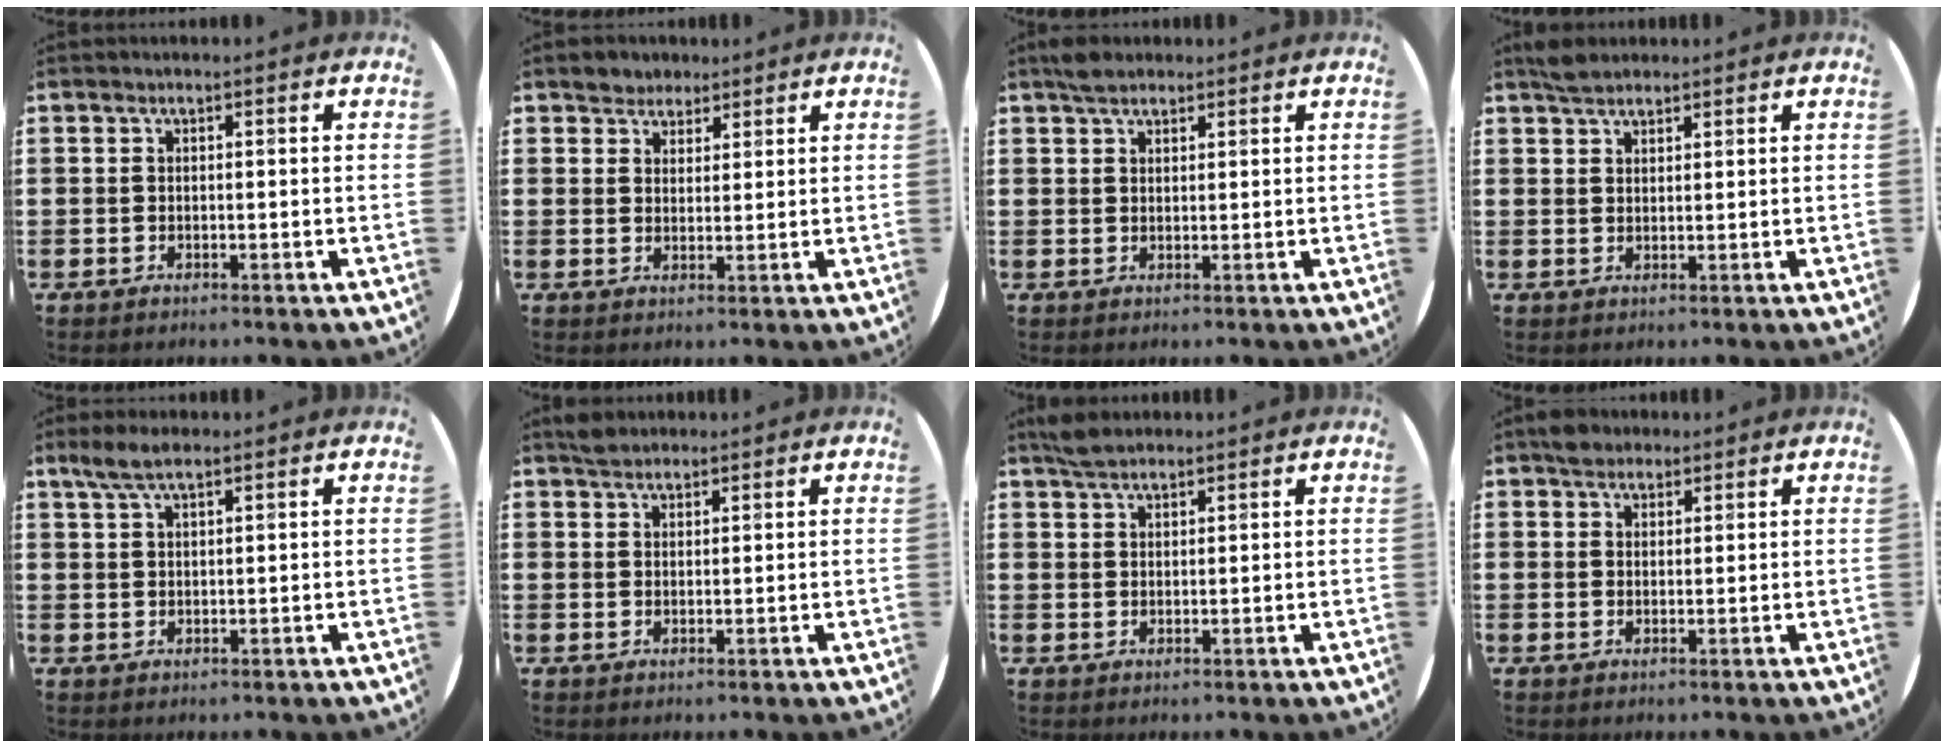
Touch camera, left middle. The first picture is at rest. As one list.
[{"total": 2.8, "force": [2.4, 1.5, -0.4], "torque": [0.007, 0.000, 0.045]}, {"total": 2.4, "force": [2.1, 0.9, 0.6], "torque": [-0.008, 0.003, 0.038]}, {"total": 2.5, "force": [2.3, 0.8, 0.5], "torque": [-0.007, 0.002, 0.043]}, {"total": 3.4, "force": [2.4, 0.9, 2.2], "torque": [-0.047, 0.005, 0.043]}, {"total": 2.0, "force": [1.9, 0.8, 0.1], "torque": [0.002, 0.002, 0.035]}, {"total": 2.8, "force": [2.5, 0.9, 0.9], "torque": [-0.022, 0.006, 0.047]}, {"total": 2.5, "force": [2.2, 1.2, 0.1], "torque": [0.002, 0.002, 0.041]}]